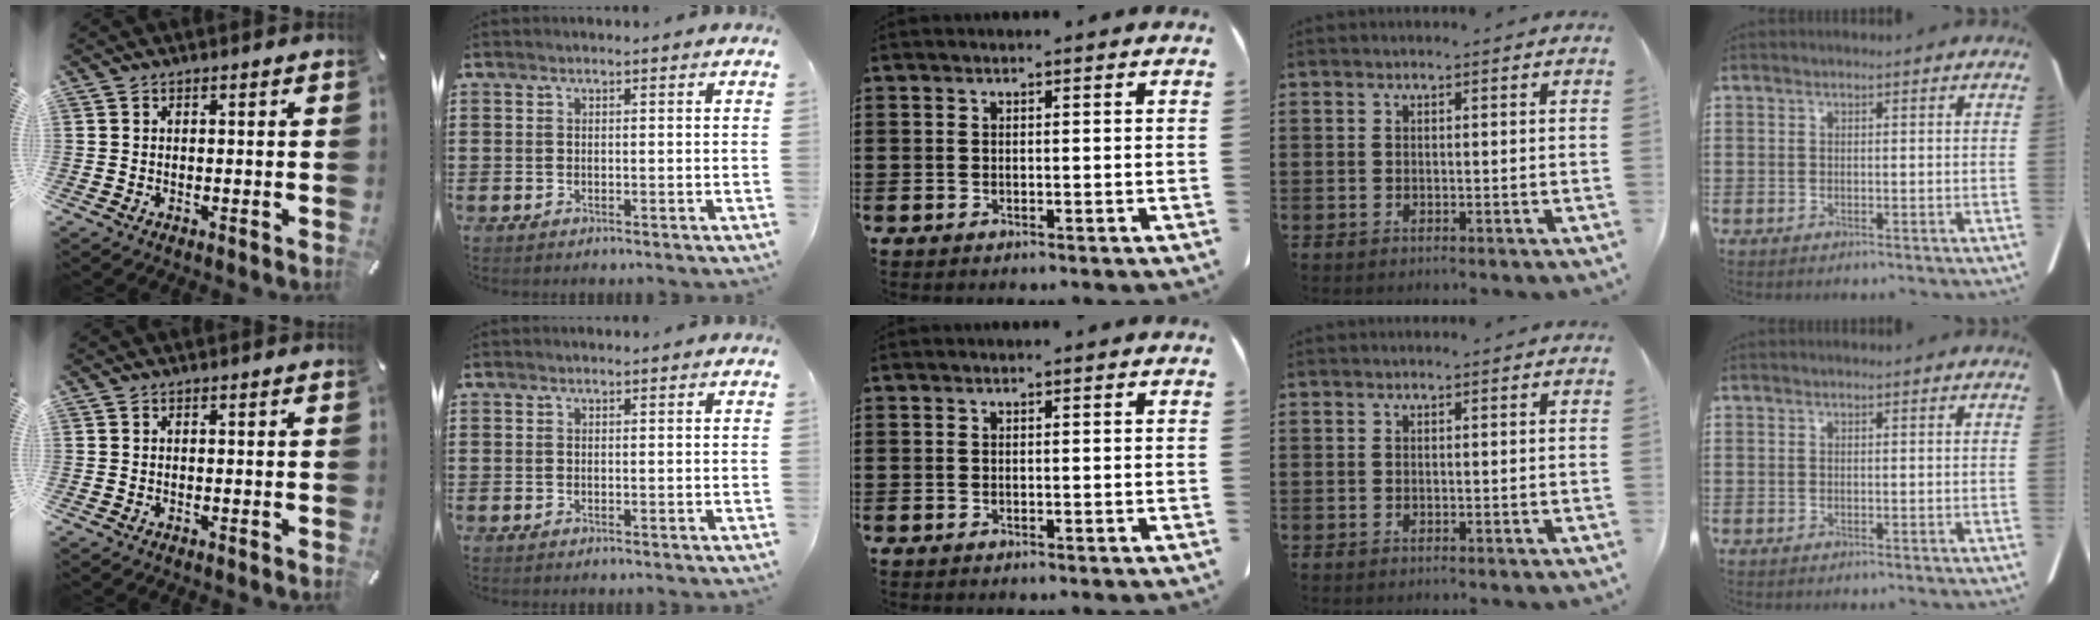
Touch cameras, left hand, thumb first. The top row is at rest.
{}